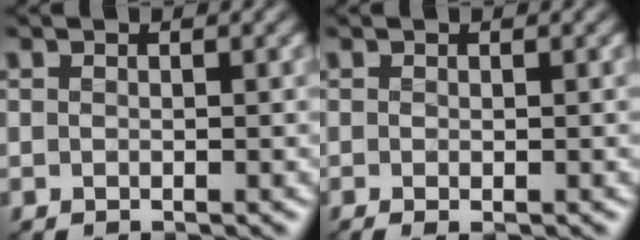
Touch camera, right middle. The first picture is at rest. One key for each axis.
{"total": 0.8, "fx": -0.2, "fy": 0.3, "fz": 0.7, "tx": -0.017, "ty": -0.005, "tz": -0.002}